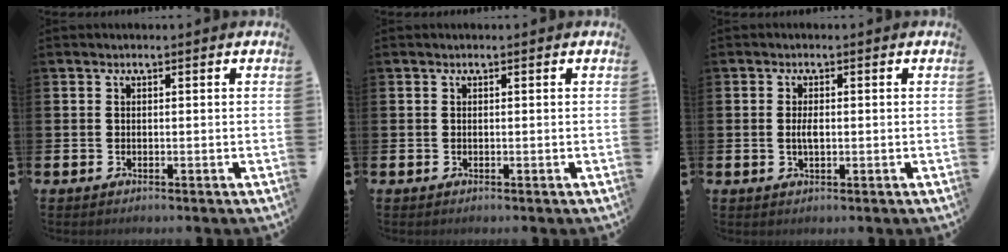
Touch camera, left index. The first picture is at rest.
{"total": 0.0}
{"total": 2.1, "force": [-0.1, 0.8, 1.9], "torque": [-0.034, 0.002, -0.004]}